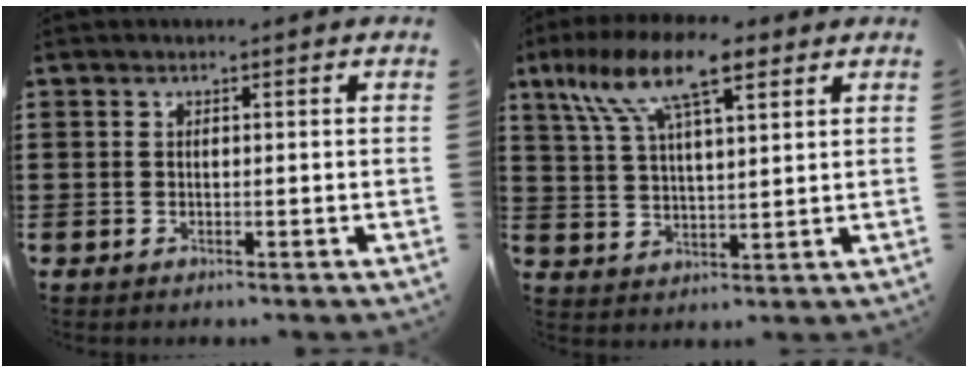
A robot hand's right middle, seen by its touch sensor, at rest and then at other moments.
{"total": 11.9, "force": [7.5, 3.9, 8.4], "torque": [-0.171, -0.002, 0.134]}